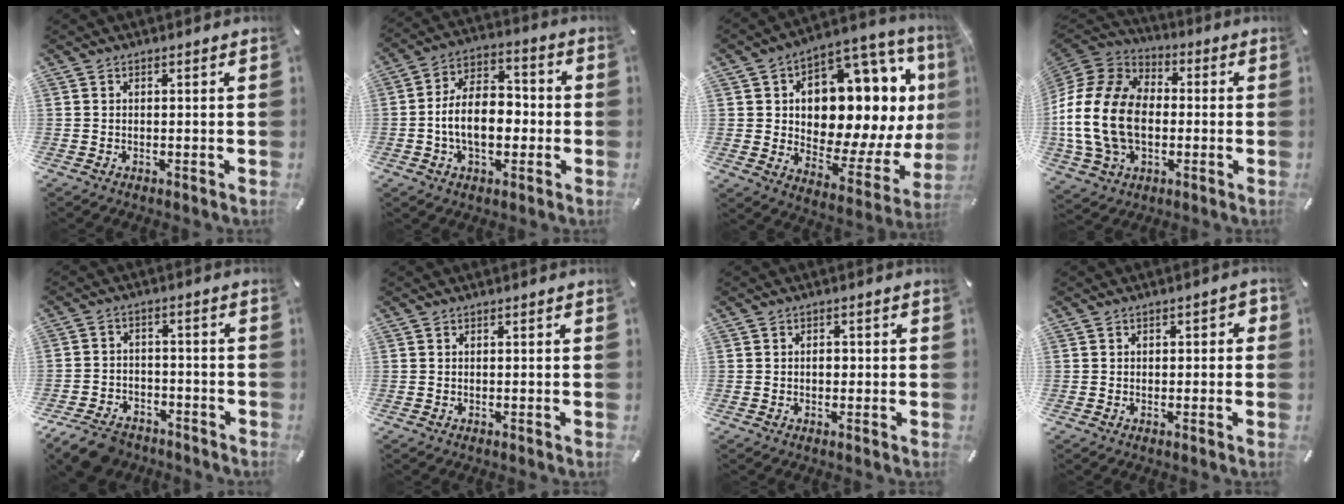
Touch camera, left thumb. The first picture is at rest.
{"total": 12.2, "force": [-2.7, 8.1, 8.8], "torque": [-0.164, 0.013, -0.049]}
{"total": 17.6, "force": [5.4, 11.2, 12.5], "torque": [-0.172, -0.063, 0.086]}
{"total": 19.9, "force": [-3.0, 14.9, 12.9], "torque": [-0.285, 0.024, -0.058]}
{"total": 8.4, "force": [-6.5, 4.8, 2.5], "torque": [-0.048, 0.039, -0.120]}
{"total": 0.0}
{"total": 2.1, "force": [-0.2, 1.5, 1.4], "torque": [-0.020, 0.001, -0.007]}
{"total": 1.8, "force": [-0.6, 1.4, 1.0], "torque": [-0.009, 0.005, -0.016]}